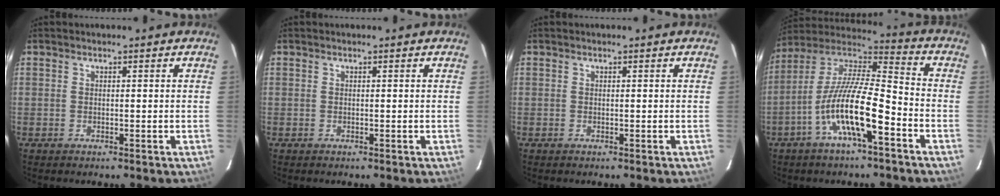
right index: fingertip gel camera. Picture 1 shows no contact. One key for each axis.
{"total": 0.0}
{"total": 0.0}
{"total": 15.5, "fx": -6.9, "fy": 3.2, "fz": 13.5, "tx": -0.254, "ty": -0.007, "tz": -0.137}